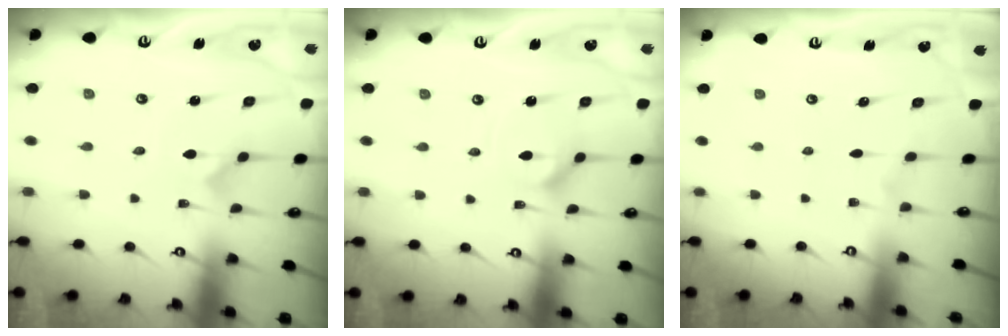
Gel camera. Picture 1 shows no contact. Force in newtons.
{"total": 6.1, "press": 6.1, "slide": 0.6}
{"total": 0.0}